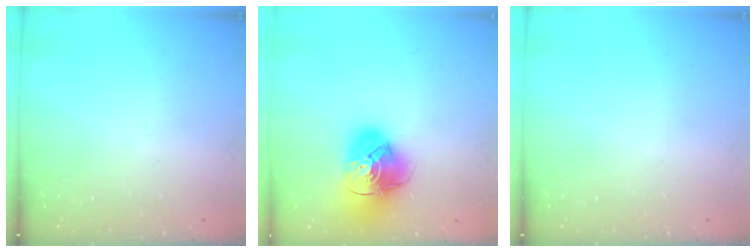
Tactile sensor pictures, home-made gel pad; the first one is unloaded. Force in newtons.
{"total": 14.9, "press": 14.8, "slide": 1.9}
{"total": 0.0}